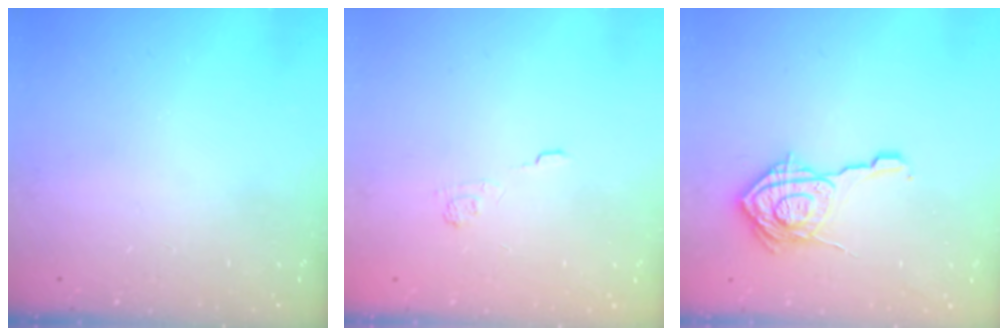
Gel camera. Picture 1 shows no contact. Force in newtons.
{"total": 2.3, "press": 1.8, "slide": 1.3}
{"total": 15.4, "press": 15.4, "slide": 0.7}